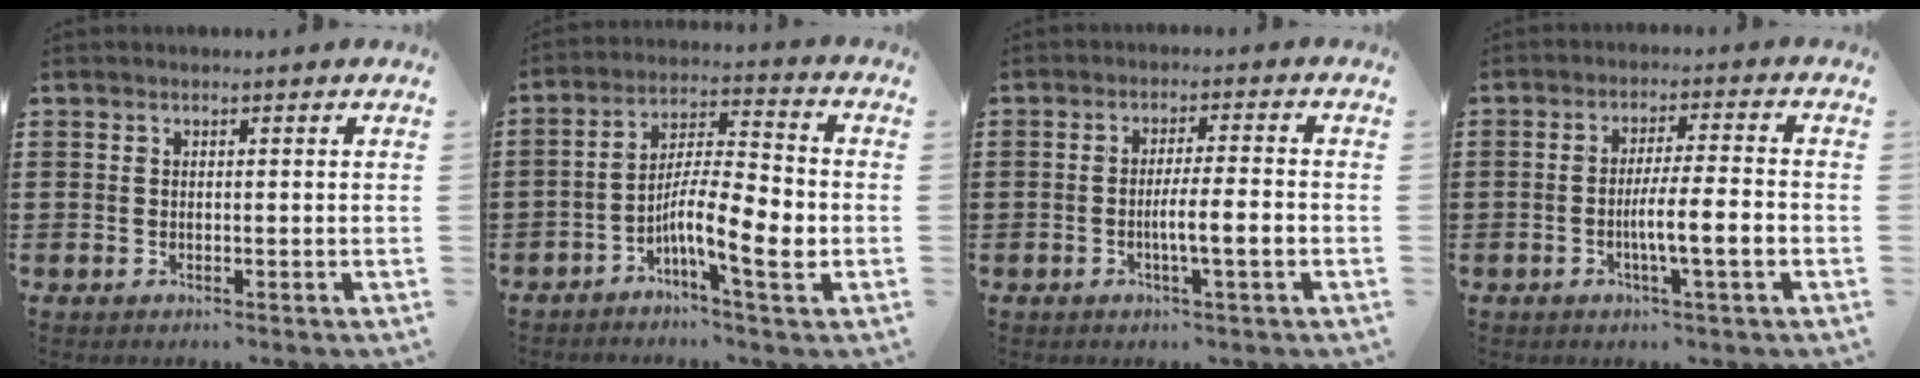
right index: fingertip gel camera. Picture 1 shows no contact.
{"total": 9.6, "force": [-3.6, 1.9, 8.7], "torque": [-0.166, -0.001, -0.068]}
{"total": 4.5, "force": [-1.3, 0.1, 4.3], "torque": [-0.076, -0.004, -0.025]}
{"total": 6.0, "force": [-1.8, 0.3, 5.7], "torque": [-0.097, -0.001, -0.033]}